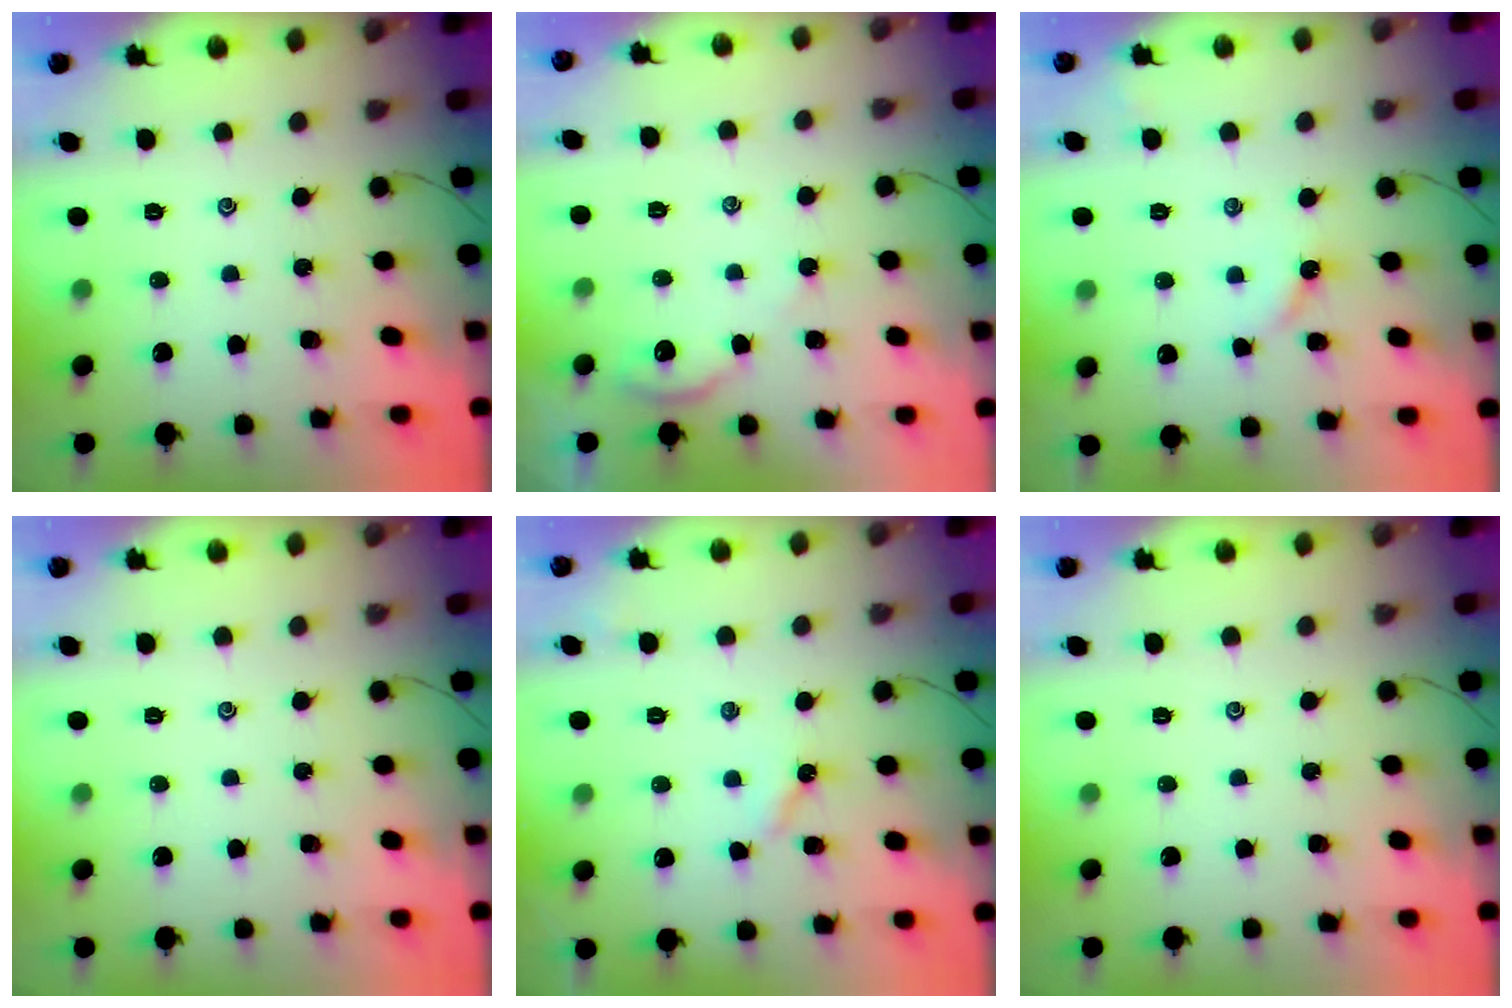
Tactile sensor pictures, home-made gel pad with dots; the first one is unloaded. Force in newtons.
{"total": 2.7, "press": 2.7, "slide": 0.4}
{"total": 2.8, "press": 2.8, "slide": 0.3}
{"total": 0.0}
{"total": 3.2, "press": 3.2, "slide": 0.4}
{"total": 0.0}